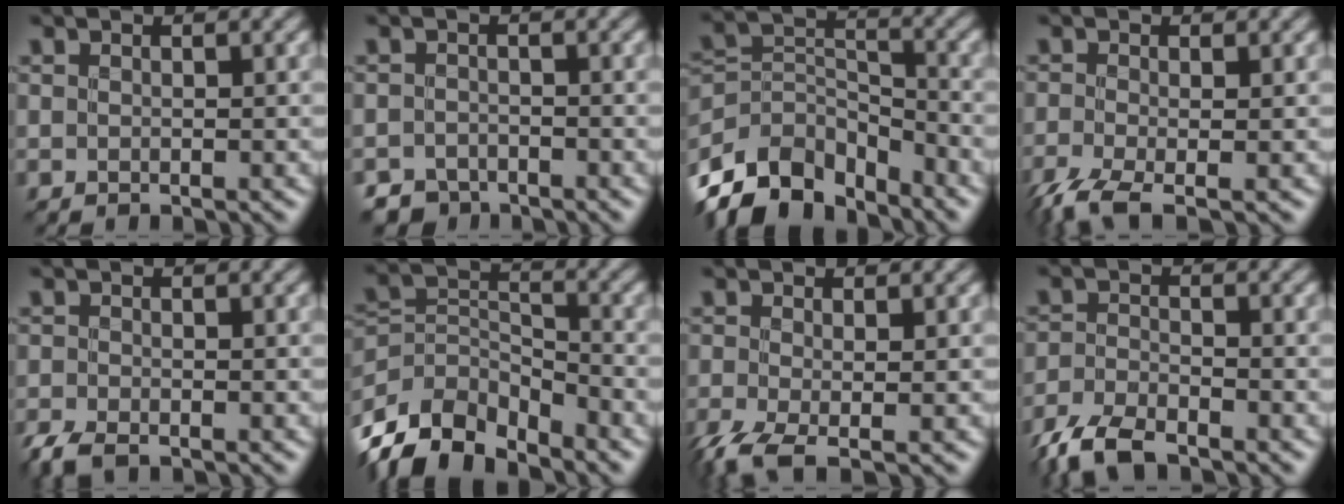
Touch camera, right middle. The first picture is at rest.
{"total": 3.0, "force": [-2.7, 1.4, 0.2], "torque": [0.007, -0.001, -0.047]}
{"total": 9.8, "force": [-7.3, 4.8, 4.3], "torque": [-0.081, 0.002, -0.148]}
{"total": 4.5, "force": [-2.9, 1.3, 3.3], "torque": [-0.075, -0.016, -0.064]}
{"total": 3.1, "force": [-2.4, 1.1, 1.6], "torque": [-0.034, -0.012, -0.055]}
{"total": 10.0, "force": [-7.5, 4.5, 4.8], "torque": [-0.104, -0.010, -0.145]}
{"total": 4.5, "force": [-2.4, 1.5, 3.6], "torque": [-0.085, -0.015, -0.054]}
{"total": 5.1, "force": [-4.2, 1.6, 2.4], "torque": [-0.047, -0.009, -0.089]}